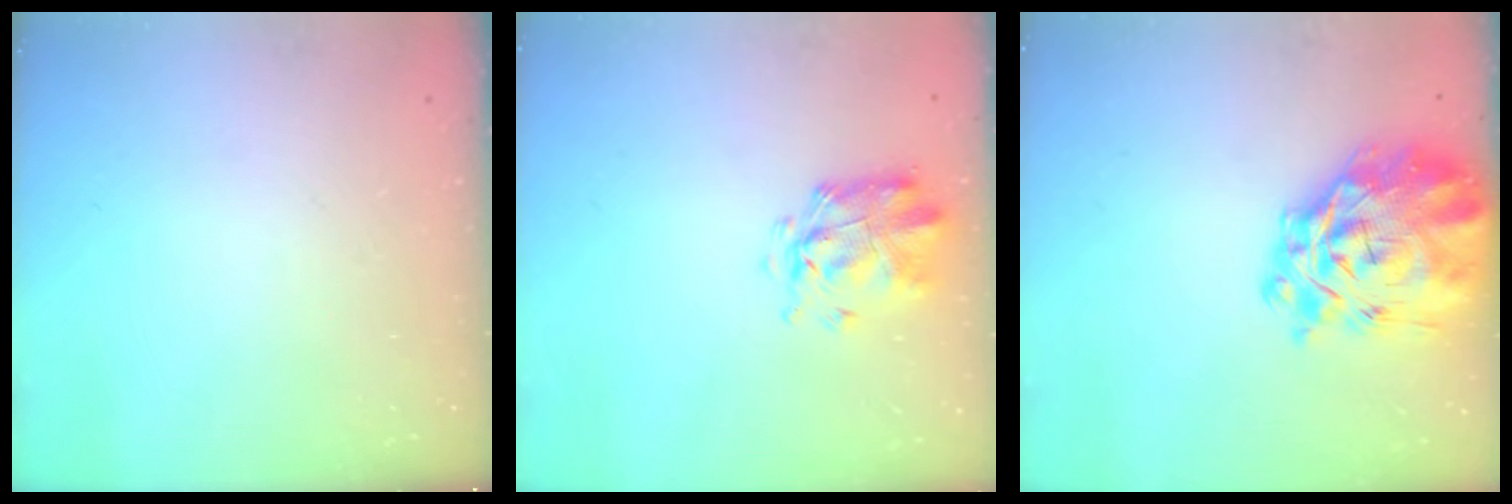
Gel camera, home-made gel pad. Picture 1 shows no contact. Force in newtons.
{"total": 3.0, "press": 2.8, "slide": 1.0}
{"total": 12.3, "press": 11.5, "slide": 4.5}